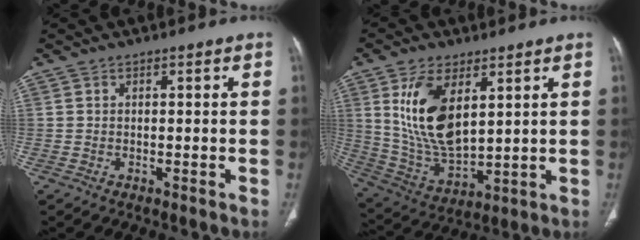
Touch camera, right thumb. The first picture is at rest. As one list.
[{"total": 15.2, "force": [5.1, 7.7, 12.1], "torque": [-0.224, -0.026, 0.113]}]